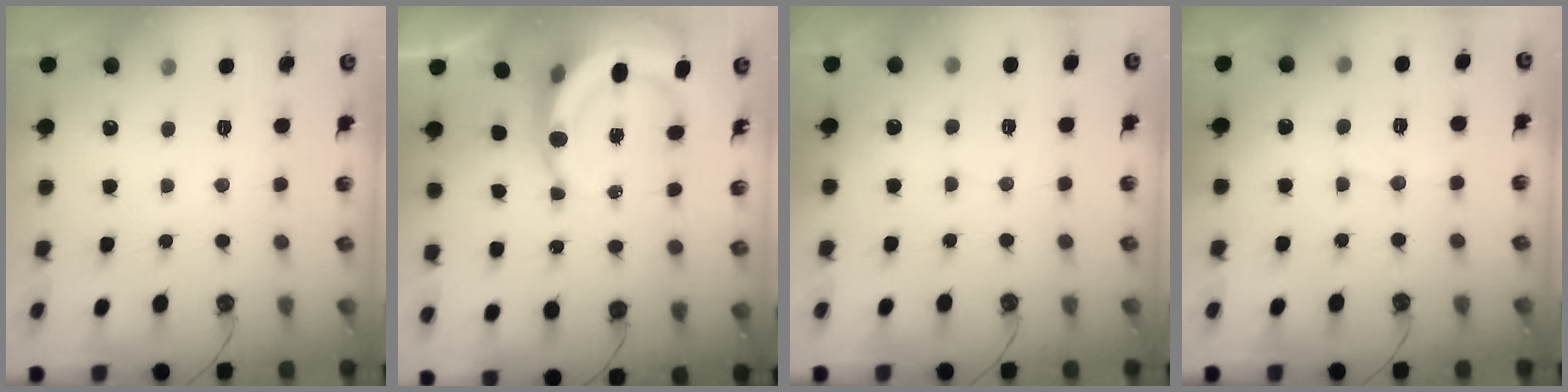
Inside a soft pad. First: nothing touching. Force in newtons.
{"total": 9.3, "press": 9.1, "slide": 2.0}
{"total": 2.7, "press": 2.4, "slide": 1.2}
{"total": 4.2, "press": 4.1, "slide": 0.4}